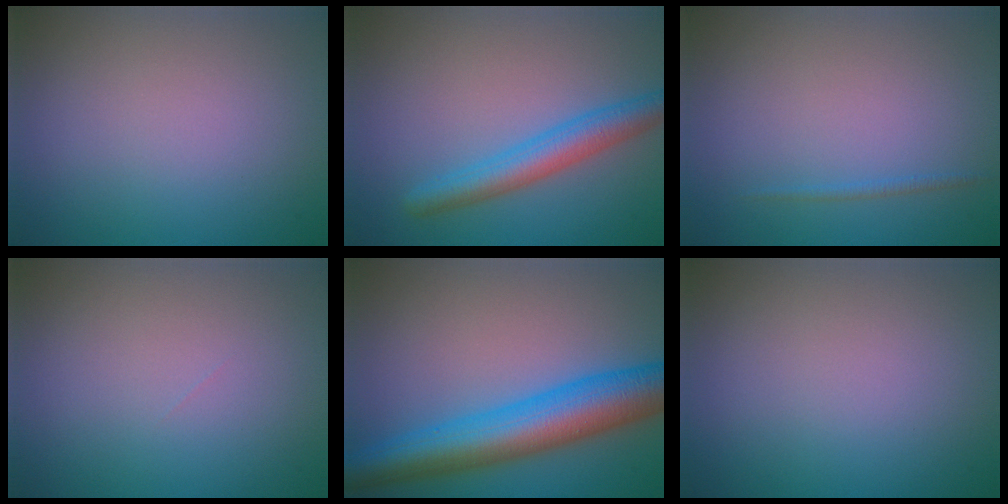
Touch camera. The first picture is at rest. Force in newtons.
{"total": 3.8, "press": 3.8, "slide": 0.1}
{"total": 0.6, "press": 0.6, "slide": 0.1}
{"total": 0.0}
{"total": 8.8, "press": 8.8, "slide": 0.2}
{"total": 0.0}